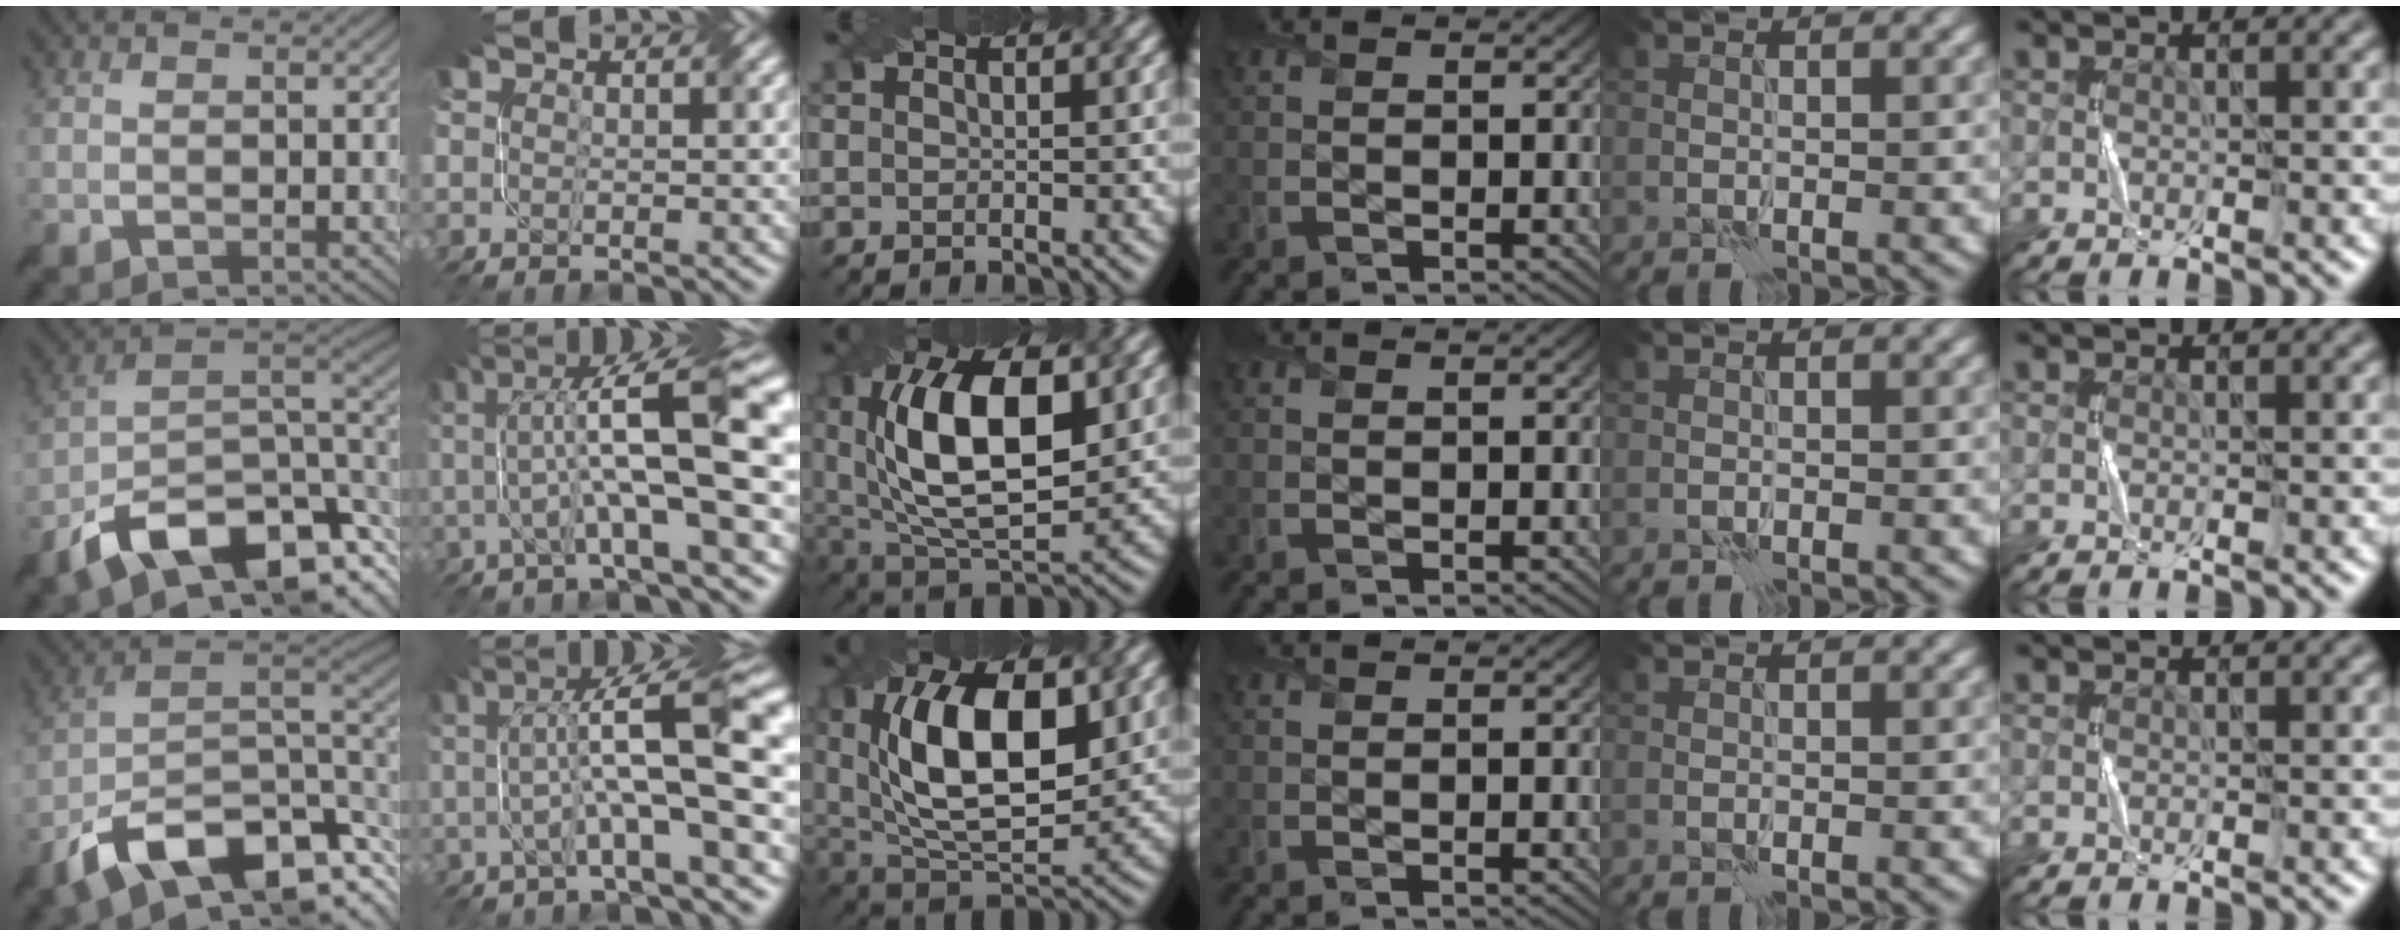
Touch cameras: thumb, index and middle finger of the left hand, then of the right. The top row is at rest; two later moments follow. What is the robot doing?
{"motion": "twist", "object": "screw"}